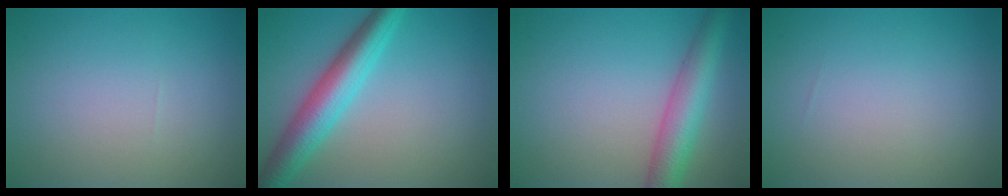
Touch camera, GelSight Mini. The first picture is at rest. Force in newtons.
{"total": 5.9, "press": 5.9, "slide": 0.2}
{"total": 5.1, "press": 5.1, "slide": 0.3}
{"total": 0.0}